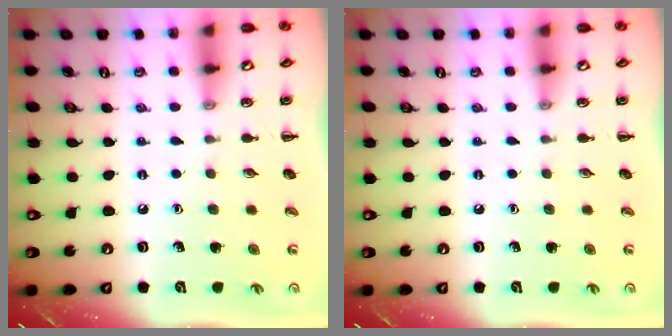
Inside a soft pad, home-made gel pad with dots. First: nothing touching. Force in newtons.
{"total": 0.0}